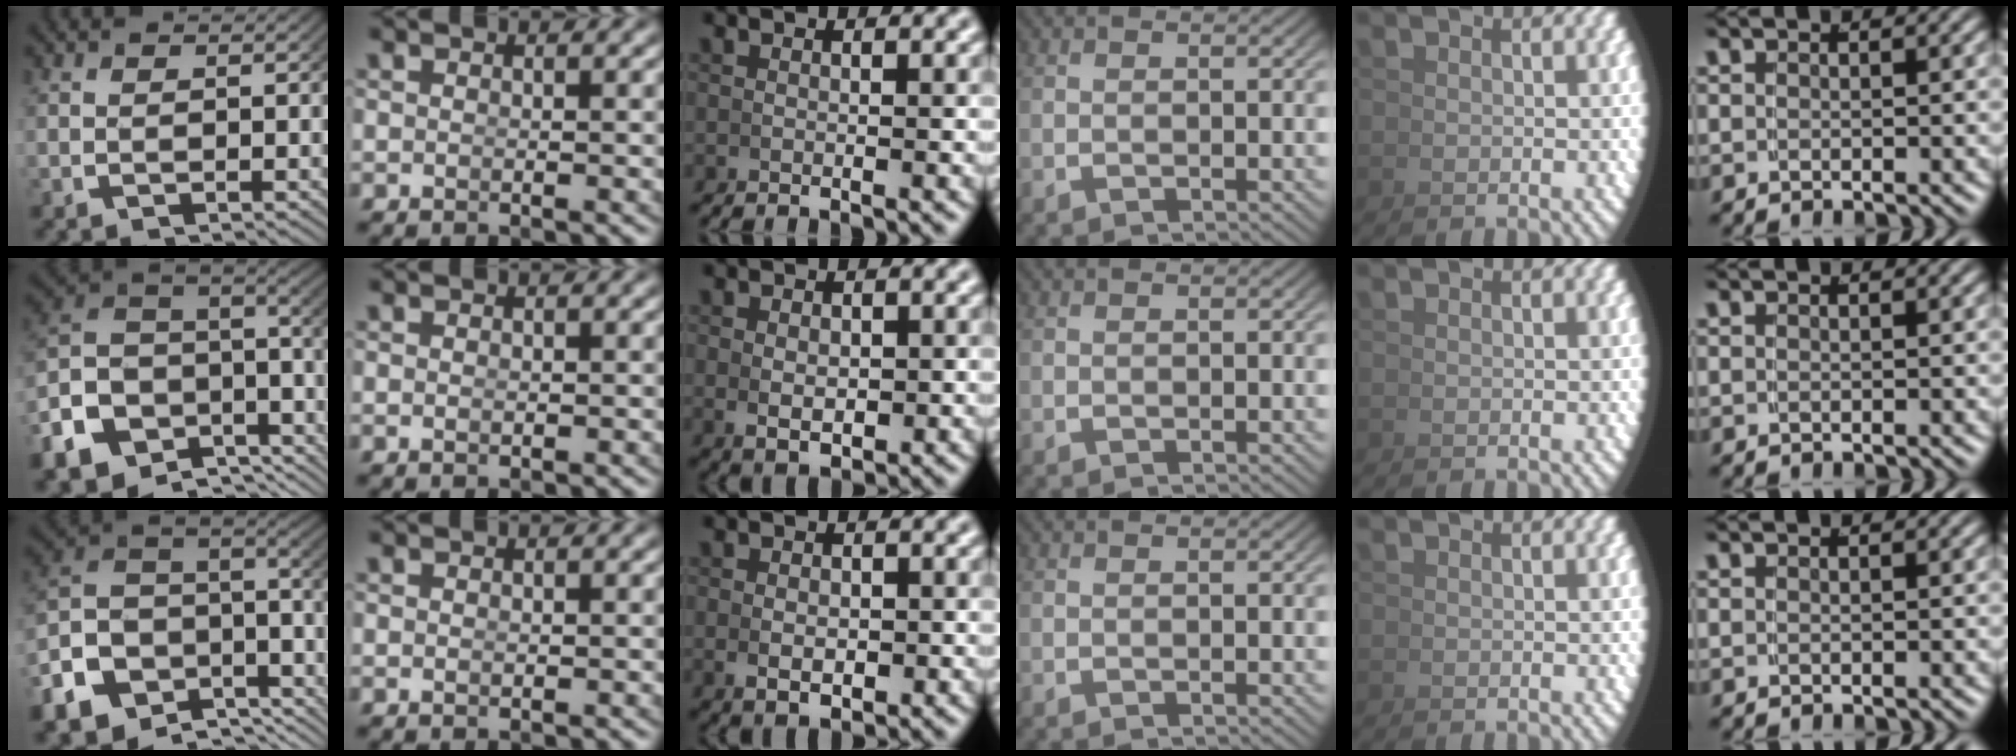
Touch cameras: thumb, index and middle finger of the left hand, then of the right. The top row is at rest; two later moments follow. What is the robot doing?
{"motion": "lift_and_place", "object": "hoodie"}